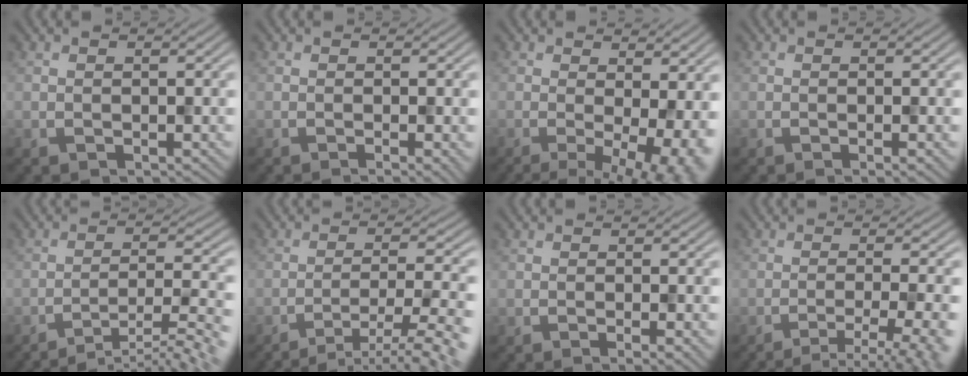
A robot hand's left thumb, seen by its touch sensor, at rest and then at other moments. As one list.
[{"total": 2.0, "force": [-0.8, 0.4, 1.8], "torque": [-0.017, 0.002, -0.008]}, {"total": 8.4, "force": [-0.9, 2.7, 7.9], "torque": [-0.072, 0.000, 0.008]}, {"total": 2.0, "force": [-0.4, 0.4, 1.9], "torque": [-0.018, 0.001, -0.006]}, {"total": 10.4, "force": [-8.3, 1.6, 6.1], "torque": [-0.088, 0.012, -0.108]}, {"total": 10.1, "force": [-7.4, 1.8, 6.7], "torque": [-0.097, 0.007, -0.093]}, {"total": 2.6, "force": [-0.5, 0.6, 2.5], "torque": [-0.025, 0.000, -0.004]}, {"total": 7.7, "force": [-4.8, 1.2, 5.9], "torque": [-0.082, 0.008, -0.061]}]